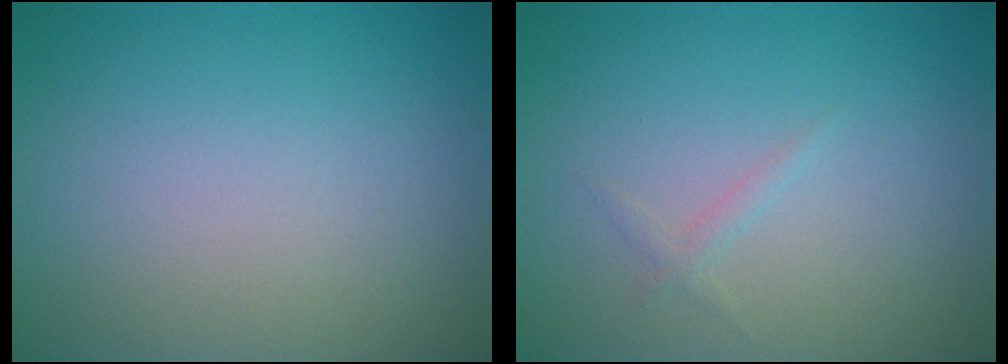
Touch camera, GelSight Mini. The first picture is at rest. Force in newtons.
{"total": 0.7, "press": 0.7, "slide": 0.1}